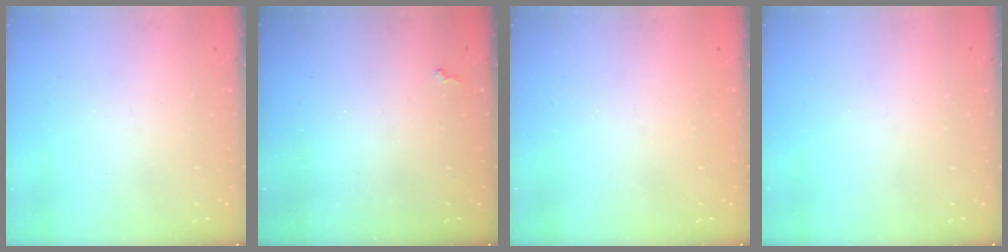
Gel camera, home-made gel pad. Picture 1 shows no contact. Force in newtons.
{"total": 2.3, "press": 2.3, "slide": 0.5}
{"total": 0.8, "press": 0.8, "slide": 0.3}
{"total": 0.0}